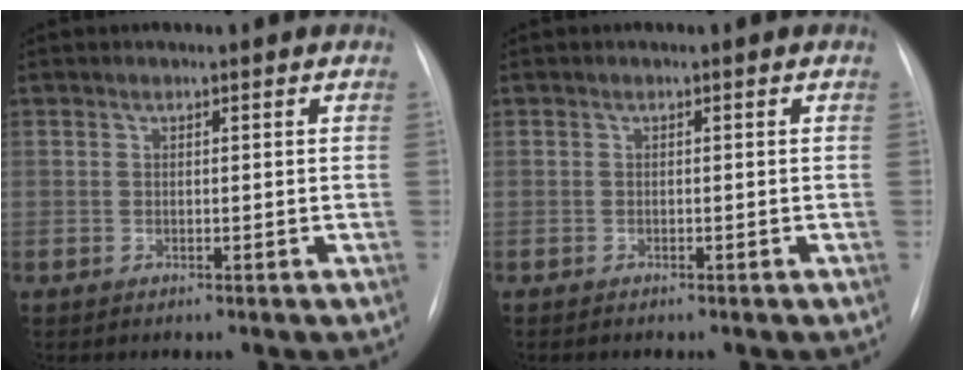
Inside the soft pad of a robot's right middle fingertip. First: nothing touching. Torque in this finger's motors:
{"motor_torque": [0.80, -0.85, 0.05, 0.00]}